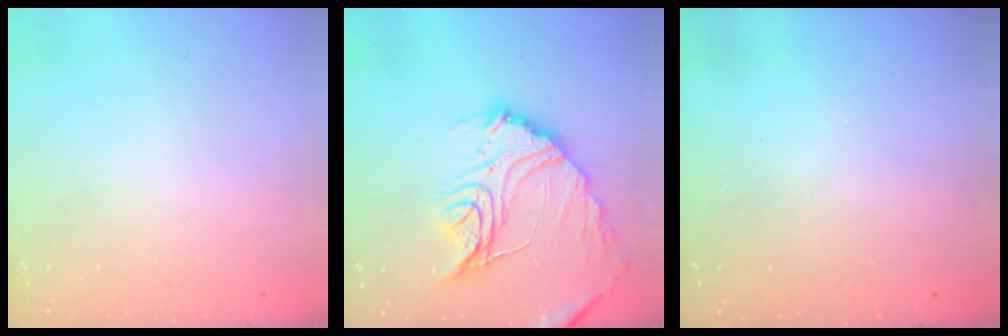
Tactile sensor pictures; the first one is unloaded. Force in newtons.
{"total": 19.4, "press": 19.3, "slide": 1.8}
{"total": 2.9, "press": 2.9, "slide": 0.3}